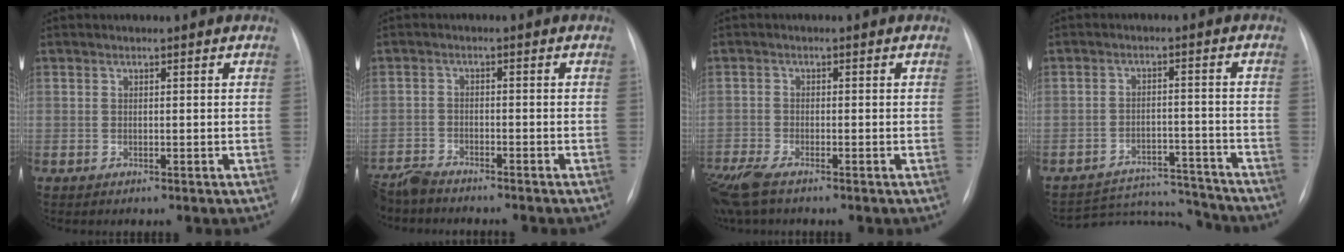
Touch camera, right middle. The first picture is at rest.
{"total": 6.2, "force": [-6.0, 0.7, 1.6], "torque": [-0.020, -0.017, -0.103]}
{"total": 6.9, "force": [-5.3, 1.7, 4.1], "torque": [-0.091, -0.018, -0.101]}
{"total": 12.1, "force": [-12.0, 1.2, -0.1], "torque": [0.004, 0.018, -0.174]}